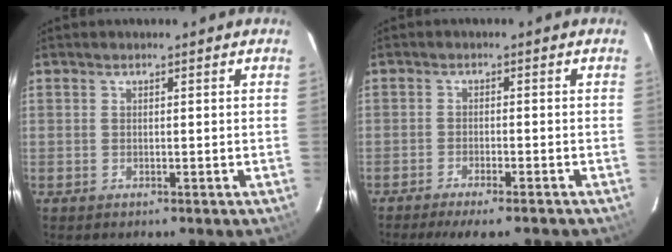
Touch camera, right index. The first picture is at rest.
{"total": 7.7, "force": [-6.5, 0.9, 3.9], "torque": [-0.087, -0.020, -0.103]}